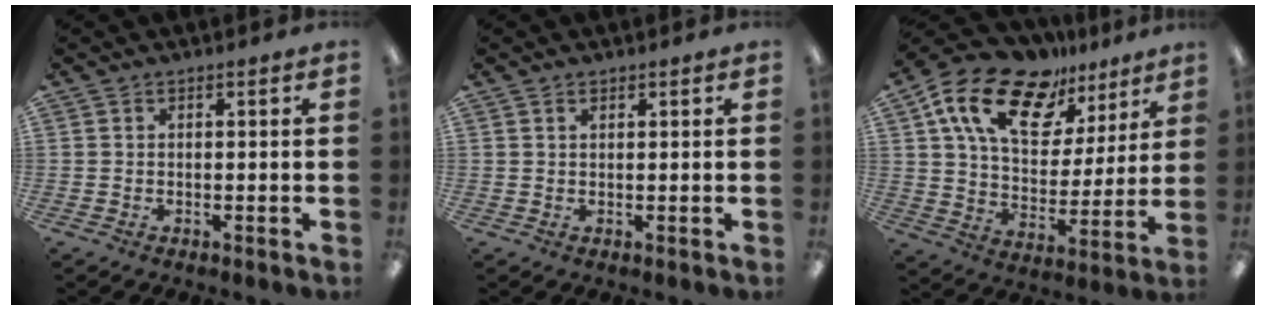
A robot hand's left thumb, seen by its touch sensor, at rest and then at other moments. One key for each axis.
{"total": 1.0, "fx": 0.7, "fy": 0.4, "fz": 0.6, "tx": -0.012, "ty": 0.001, "tz": 0.012}
{"total": 20.1, "fx": 12.9, "fy": 10.6, "fz": 11.3, "tx": -0.203, "ty": -0.067, "tz": 0.230}